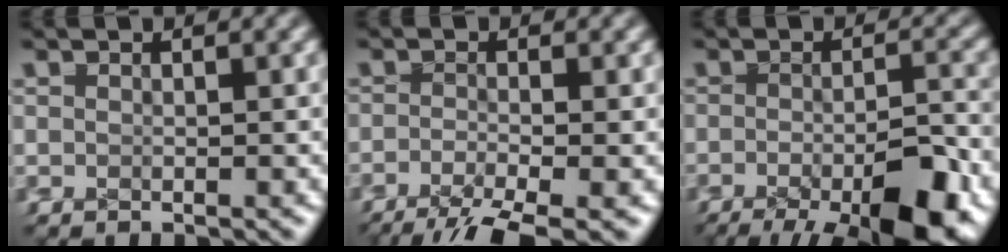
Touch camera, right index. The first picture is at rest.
{"total": 5.9, "force": [-4.3, 2.7, 3.1], "torque": [-0.040, -0.022, -0.061]}
{"total": 11.5, "force": [-6.9, 5.7, 7.2], "torque": [-0.094, -0.041, -0.093]}